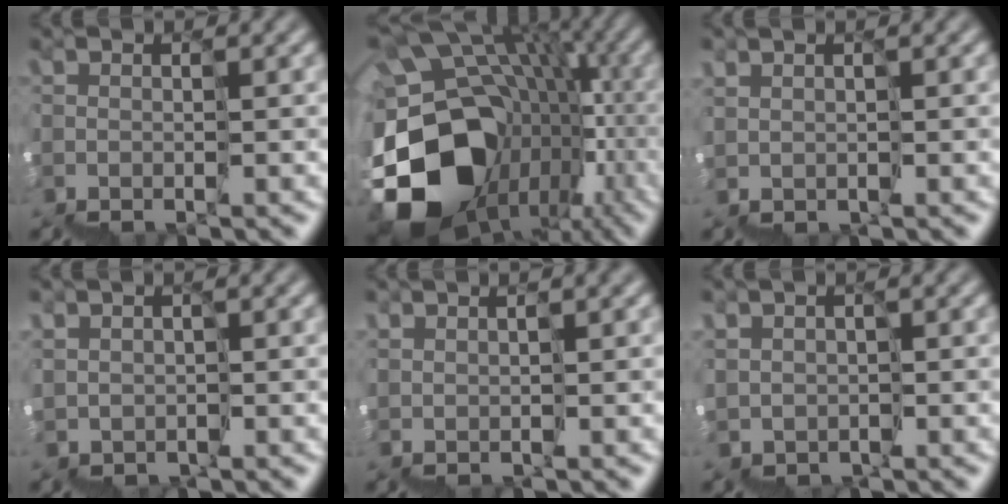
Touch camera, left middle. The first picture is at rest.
{"total": 16.3, "force": [-2.9, 13.3, 8.9], "torque": [-0.143, 0.006, -0.026]}
{"total": 1.4, "force": [0.4, 0.8, 1.1], "torque": [-0.009, -0.005, 0.011]}
{"total": 2.0, "force": [0.3, 1.8, 0.7], "torque": [-0.001, 0.001, 0.008]}
{"total": 2.4, "force": [0.6, 1.0, 2.1], "torque": [-0.016, -0.003, 0.020]}
{"total": 2.1, "force": [0.2, 2.1, 0.4], "torque": [0.006, 0.007, 0.006]}